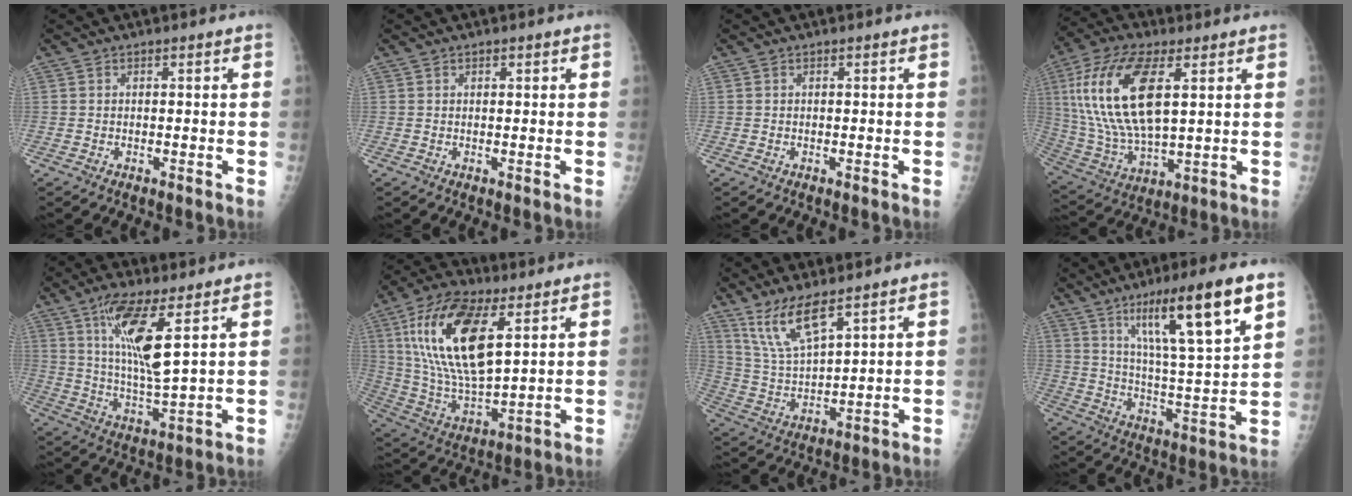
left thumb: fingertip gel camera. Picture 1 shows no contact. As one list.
[{"total": 1.0, "force": [0.6, 0.6, 0.6], "torque": [-0.004, -0.002, 0.007]}, {"total": 0.0}, {"total": 20.6, "force": [5.6, 9.3, 17.5], "torque": [-0.359, -0.013, 0.107]}, {"total": 12.6, "force": [5.6, 2.7, 11.0], "torque": [-0.217, -0.037, 0.110]}, {"total": 21.0, "force": [7.7, 9.0, 17.4], "torque": [-0.327, -0.024, 0.145]}, {"total": 10.4, "force": [7.2, 2.7, 7.0], "torque": [-0.139, -0.035, 0.159]}, {"total": 19.0, "force": [10.1, 2.6, 15.9], "torque": [-0.250, -0.040, 0.171]}]